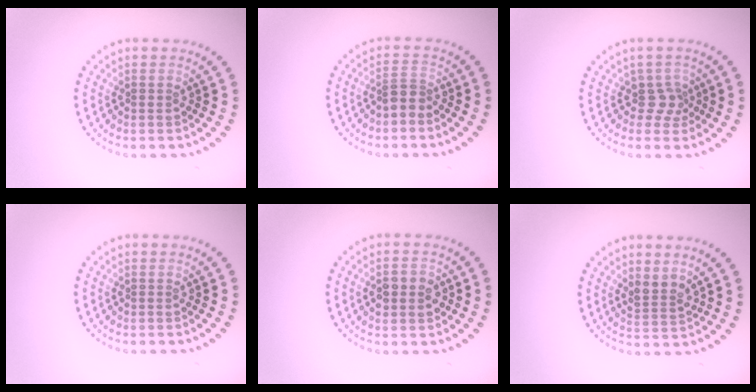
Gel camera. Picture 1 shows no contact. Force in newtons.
{"total": 2.1, "press": 1.6, "slide": 1.2}
{"total": 2.0, "press": 1.5, "slide": 1.3}
{"total": 0.0}
{"total": 3.0, "press": 3.0, "slide": 0.1}
{"total": 2.1, "press": 1.7, "slide": 1.2}